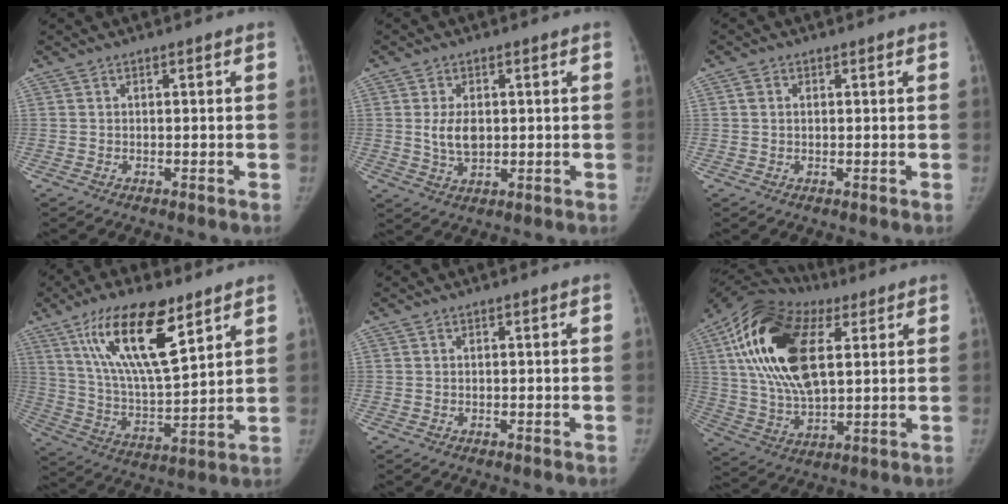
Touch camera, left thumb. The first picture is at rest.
{"total": 5.1, "force": [0.5, 3.1, 4.0], "torque": [-0.069, -0.009, 0.014]}
{"total": 1.4, "force": [0.2, 1.1, 0.9], "torque": [-0.014, 0.006, 0.003]}
{"total": 18.7, "force": [10.4, 6.0, 14.4], "torque": [-0.234, -0.049, 0.192]}
{"total": 0.0}
{"total": 22.9, "force": [7.2, 11.7, 18.4], "torque": [-0.348, -0.004, 0.120]}